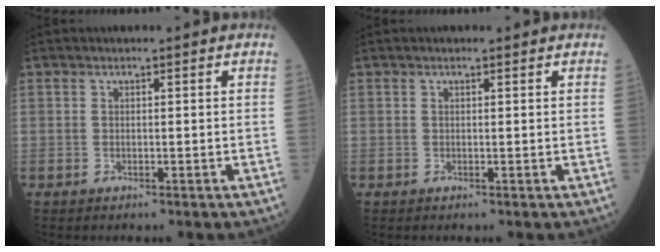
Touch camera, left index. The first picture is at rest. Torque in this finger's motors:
{"motor_torque": [0.05, -0.02, -0.26, 0.00]}